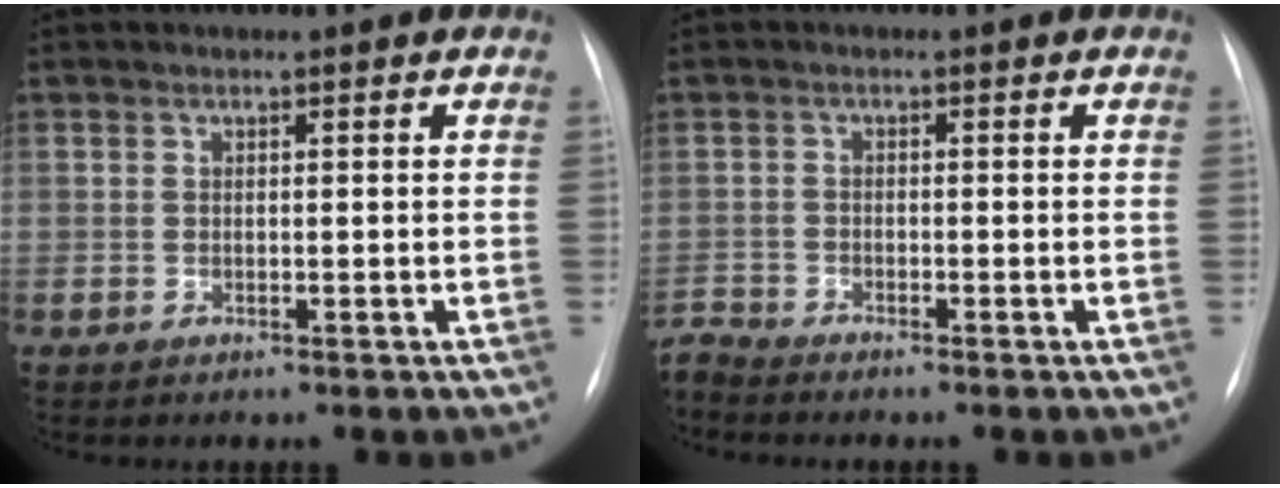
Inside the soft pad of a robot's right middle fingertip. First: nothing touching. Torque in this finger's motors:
{"motor_torque": [0.49, -1.65, 1.01, 0.21]}